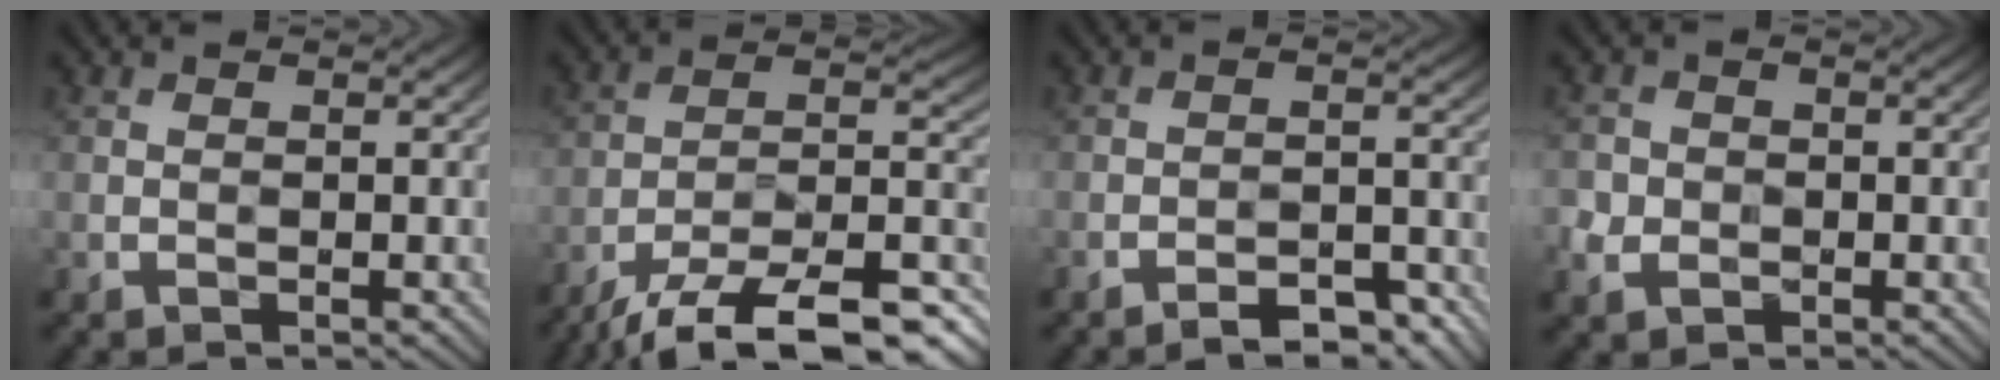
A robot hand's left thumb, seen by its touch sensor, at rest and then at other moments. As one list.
[{"total": 17.1, "force": [-12.8, 5.3, 10.0], "torque": [-0.165, -0.013, -0.205]}, {"total": 5.7, "force": [-4.8, 1.4, 2.7], "torque": [-0.043, 0.013, -0.067]}, {"total": 2.8, "force": [-1.2, 2.5, 0.6], "torque": [-0.022, -0.008, -0.020]}]